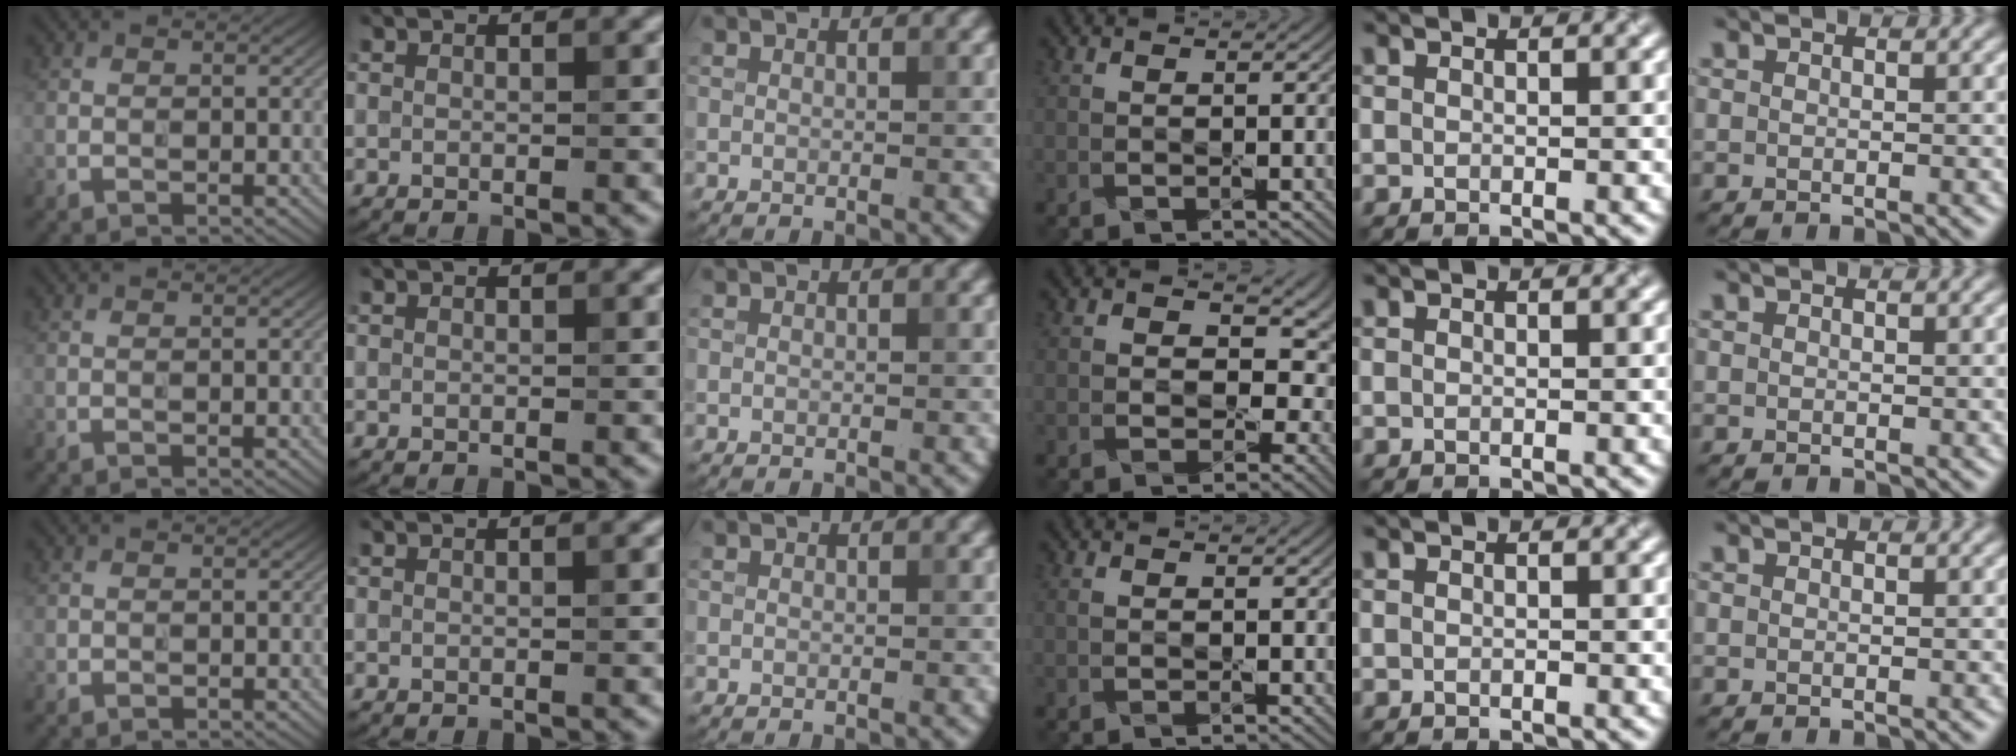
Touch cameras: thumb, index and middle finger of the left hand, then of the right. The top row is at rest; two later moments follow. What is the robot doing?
{"motion": "peel", "object": "lint roller sheet"}